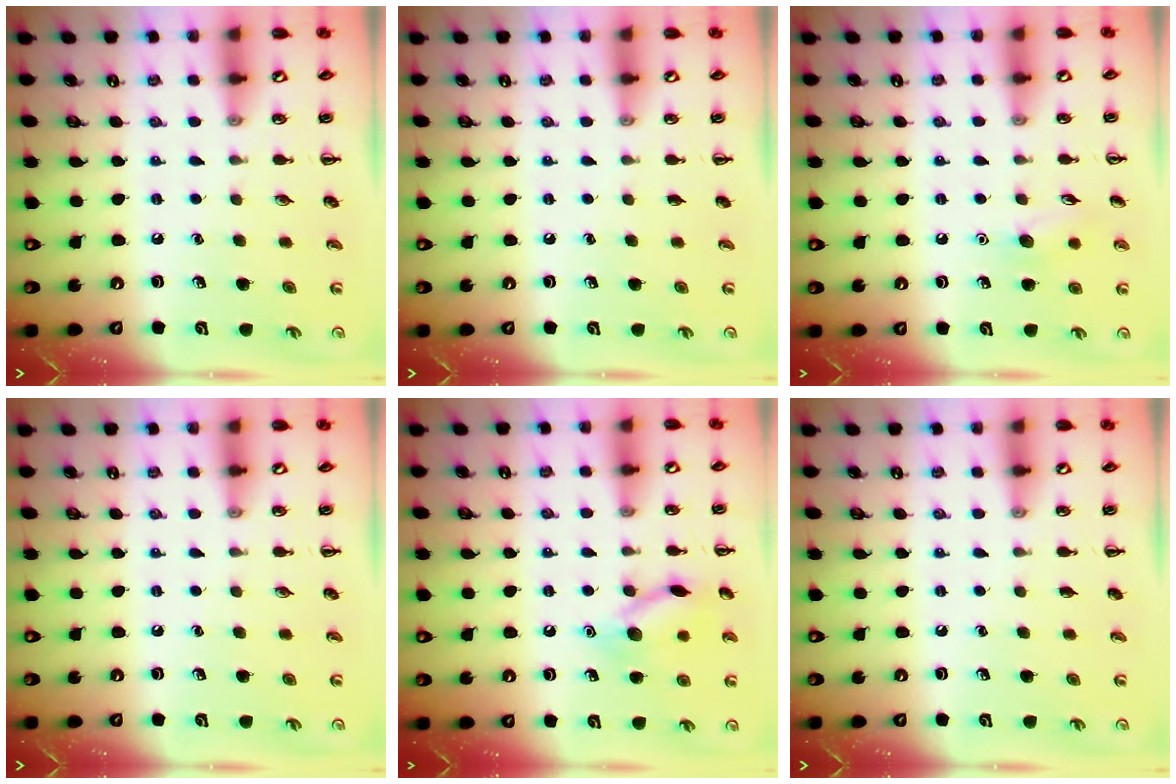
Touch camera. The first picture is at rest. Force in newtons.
{"total": 0.0}
{"total": 7.5, "press": 7.2, "slide": 2.1}
{"total": 0.0}
{"total": 12.0, "press": 12.0, "slide": 0.7}
{"total": 0.0}